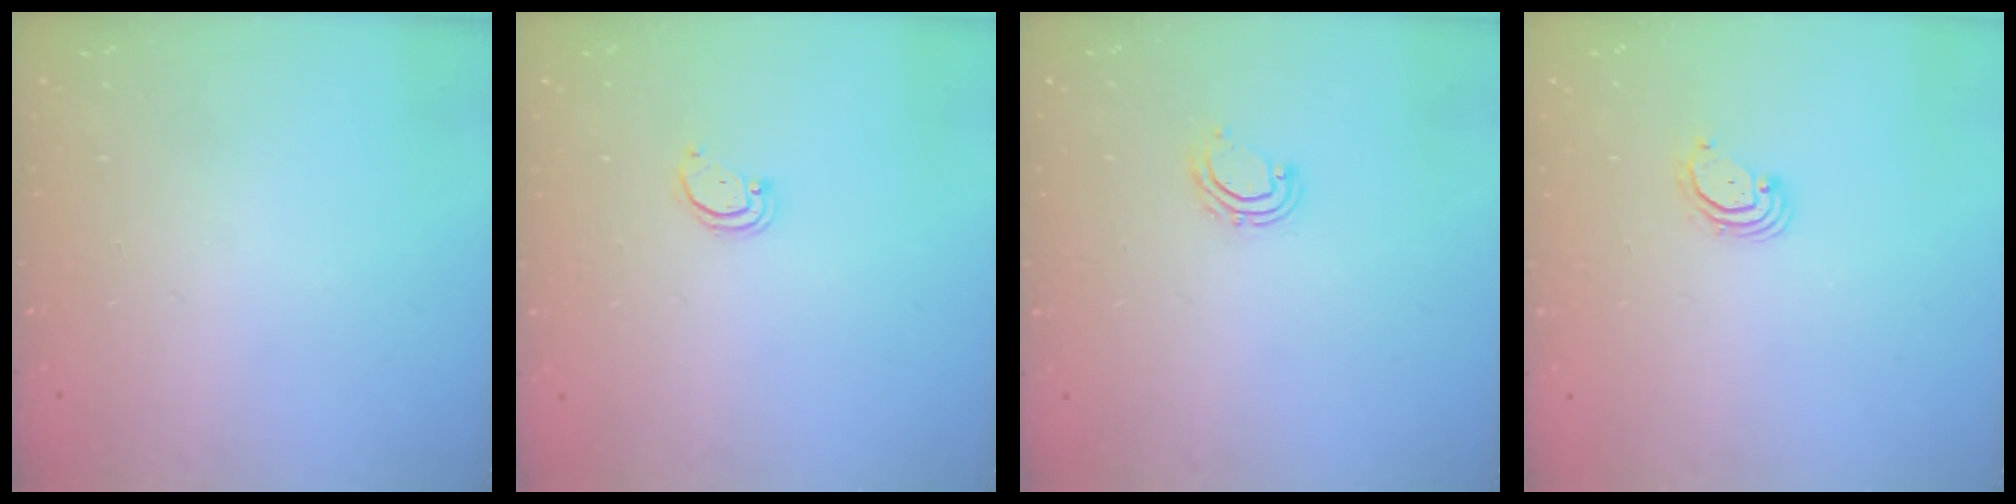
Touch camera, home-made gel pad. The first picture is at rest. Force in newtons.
{"total": 1.8, "press": 1.8, "slide": 0.2}
{"total": 6.5, "press": 6.5, "slide": 0.4}
{"total": 3.0, "press": 3.0, "slide": 0.3}